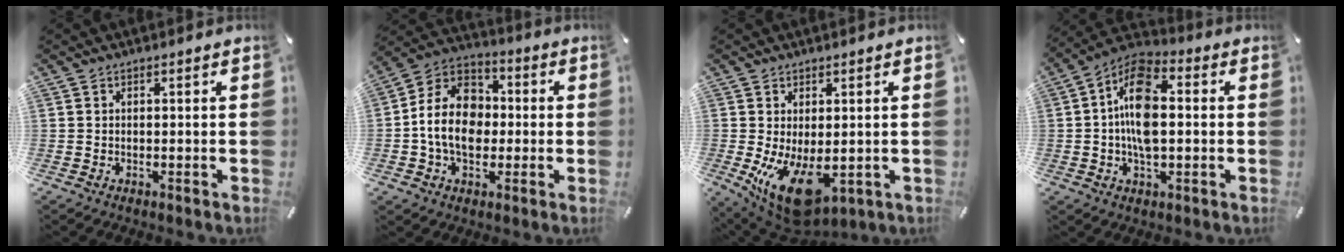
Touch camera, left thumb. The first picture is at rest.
{"total": 13.8, "force": [-1.9, 10.9, 8.2], "torque": [-0.183, 0.025, -0.035]}
{"total": 11.8, "force": [-2.3, 6.2, 9.8], "torque": [-0.170, -0.009, -0.029]}
{"total": 12.2, "force": [-0.1, 6.8, 10.2], "torque": [-0.202, 0.007, 0.000]}